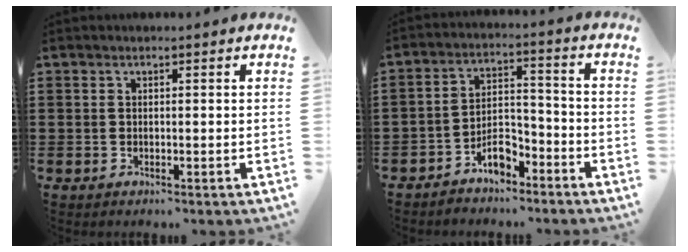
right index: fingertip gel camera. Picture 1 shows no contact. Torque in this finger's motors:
{"motor_torque": [0.88, -0.58, 0.26, 0.08]}